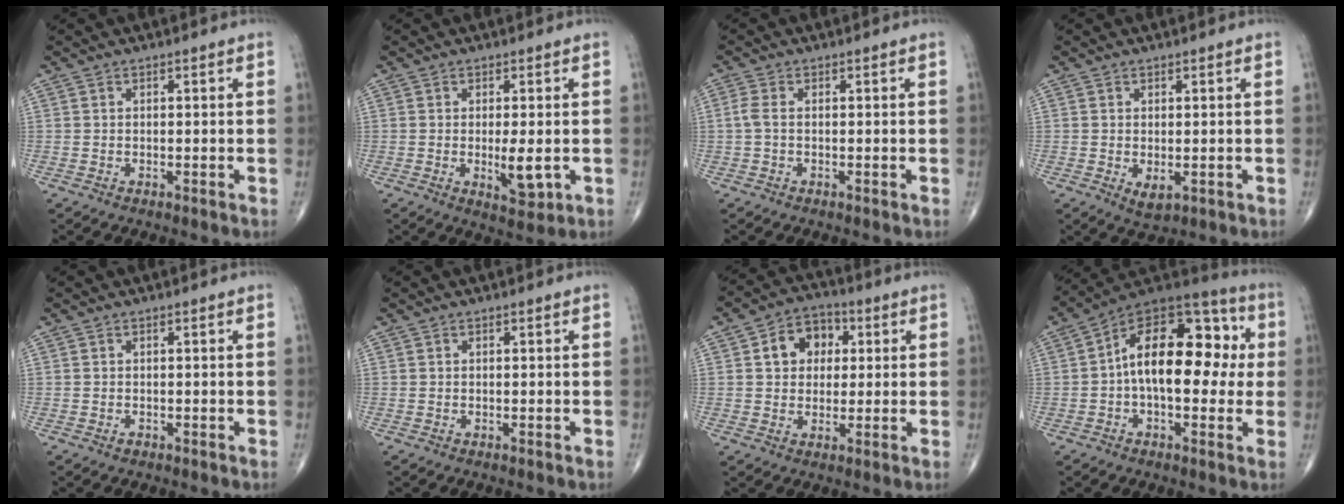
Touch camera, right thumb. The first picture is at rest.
{"total": 5.2, "force": [-0.6, 1.8, 4.8], "torque": [-0.074, -0.014, -0.005]}
{"total": 2.1, "force": [-0.1, 1.1, 1.9], "torque": [-0.049, 0.002, -0.006]}
{"total": 2.6, "force": [-0.5, 1.4, 2.2], "torque": [-0.032, -0.006, 0.001]}
{"total": 0.5, "force": [-0.3, 0.4, 0.2], "torque": [-0.003, 0.001, -0.006]}
{"total": 0.0}
{"total": 8.7, "force": [2.0, 6.8, 5.0], "torque": [-0.046, 0.011, 0.025]}
{"total": 19.9, "force": [1.1, 10.7, 16.7], "torque": [-0.226, 0.045, 0.005]}